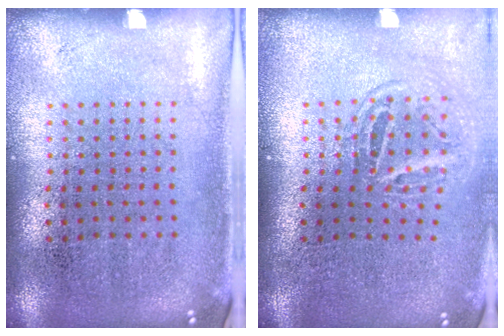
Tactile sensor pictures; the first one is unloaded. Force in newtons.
{"total": 1.6, "press": 1.0, "slide": 1.3}